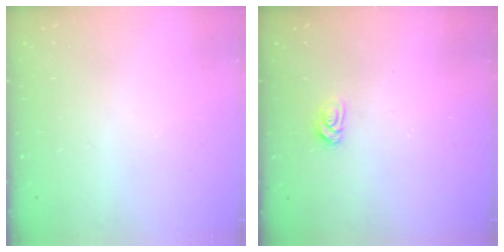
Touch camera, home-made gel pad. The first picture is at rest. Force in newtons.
{"total": 4.4, "press": 4.3, "slide": 0.5}